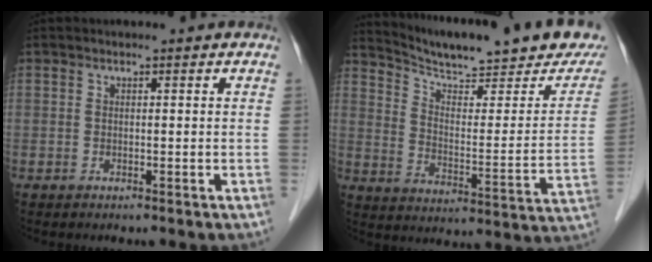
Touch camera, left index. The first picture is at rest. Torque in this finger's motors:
{"motor_torque": [-1.06, -1.08, 0.12, 0.02]}